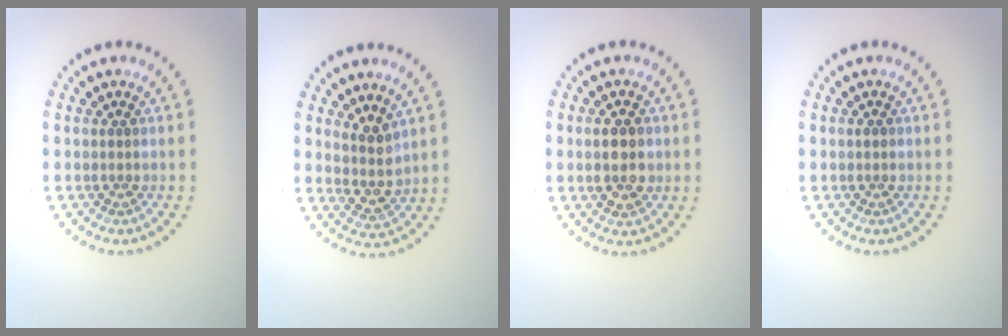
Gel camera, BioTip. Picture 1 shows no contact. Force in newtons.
{"total": 2.3, "press": 1.8, "slide": 1.3}
{"total": 2.9, "press": 2.9, "slide": 0.1}
{"total": 0.6, "press": 0.6, "slide": 0.1}